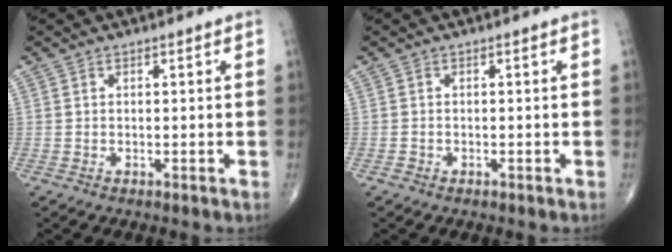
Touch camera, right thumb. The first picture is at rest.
{"total": 0.5, "force": [-0.3, 0.4, 0.0], "torque": [0.001, 0.003, -0.008]}